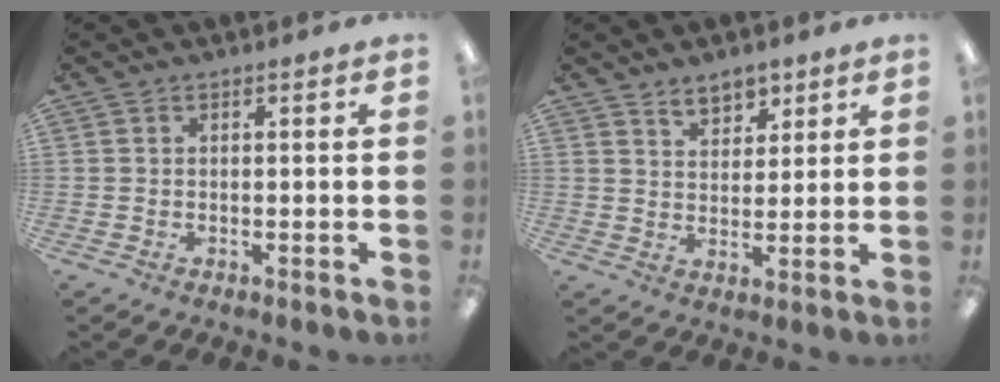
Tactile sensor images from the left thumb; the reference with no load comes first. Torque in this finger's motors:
{"motor_torque": [0.69, 0.35, 1.05, -0.47, -0.02]}